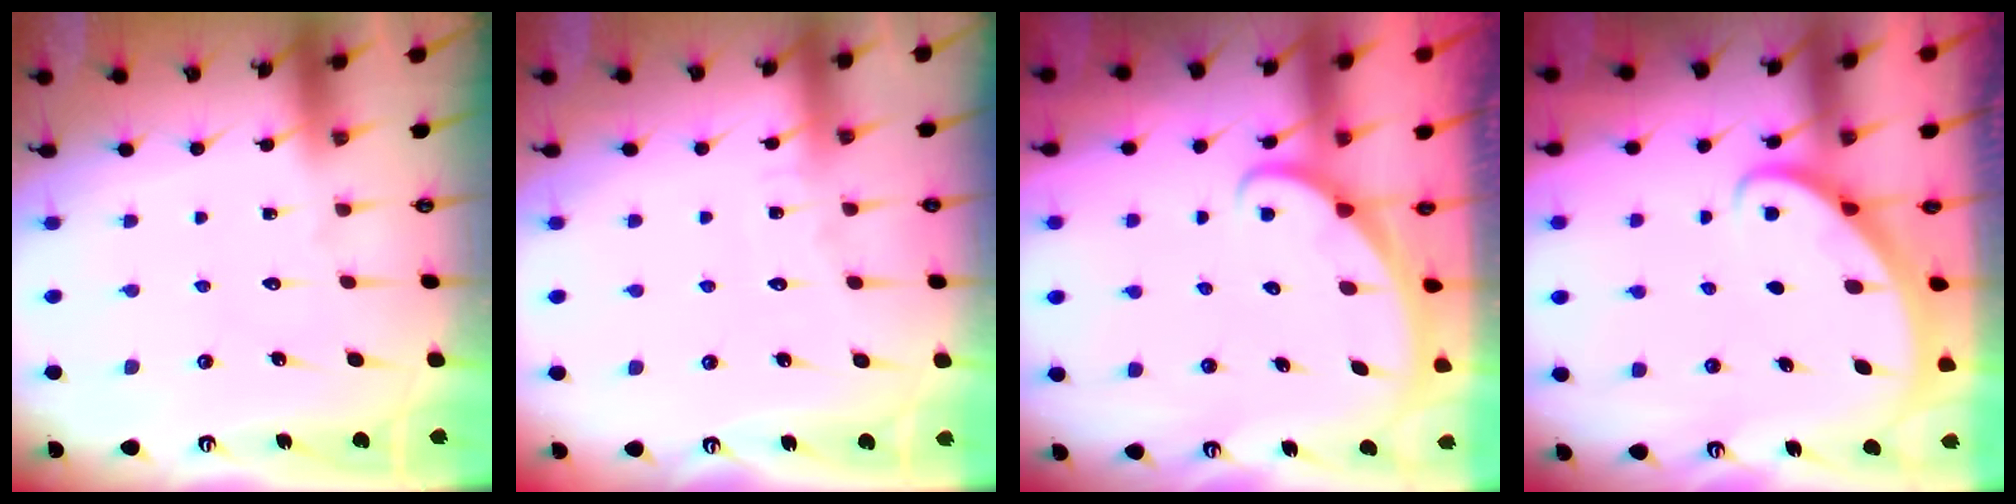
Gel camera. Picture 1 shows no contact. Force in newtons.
{"total": 4.6, "press": 4.5, "slide": 0.5}
{"total": 2.0, "press": 2.0, "slide": 0.1}
{"total": 2.9, "press": 2.9, "slide": 0.2}